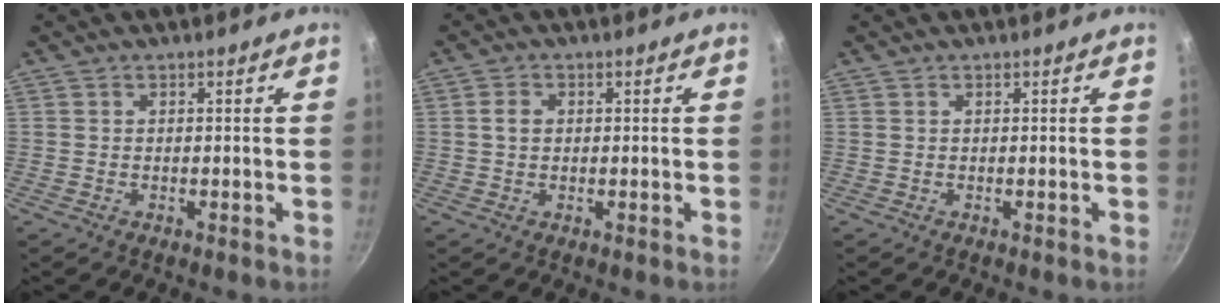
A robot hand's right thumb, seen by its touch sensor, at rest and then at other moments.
{"total": 2.4, "force": [0.2, 1.9, 1.4], "torque": [-0.019, 0.005, 0.003]}
{"total": 0.0}